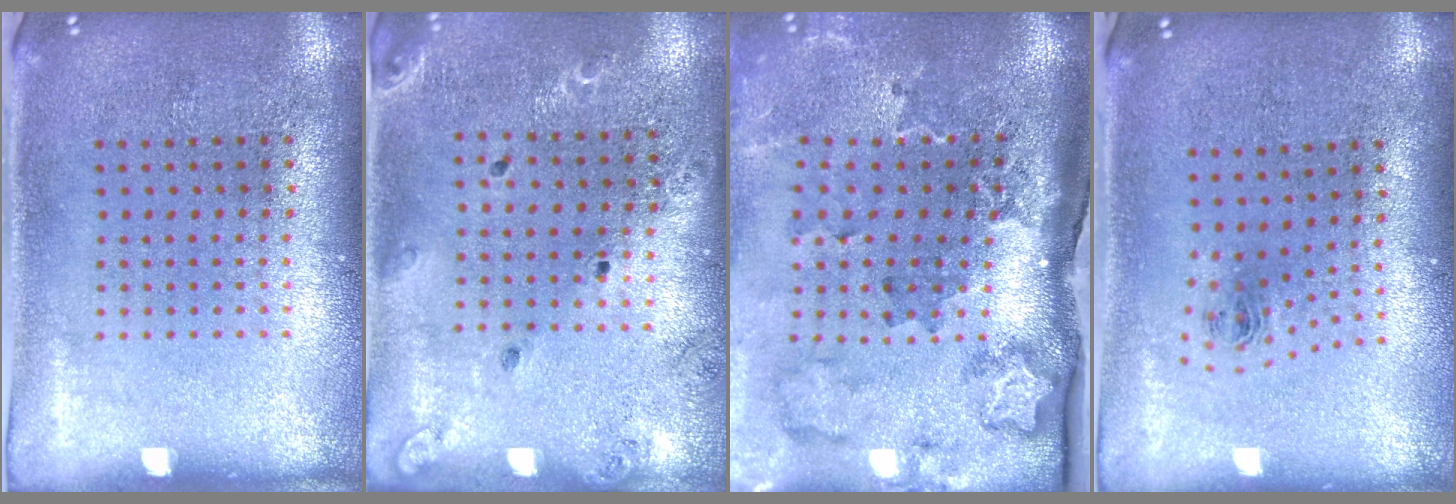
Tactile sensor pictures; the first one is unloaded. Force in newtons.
{"total": 1.4, "press": 1.4, "slide": 0.1}
{"total": 2.5, "press": 2.0, "slide": 1.6}
{"total": 0.9, "press": 0.3, "slide": 0.8}